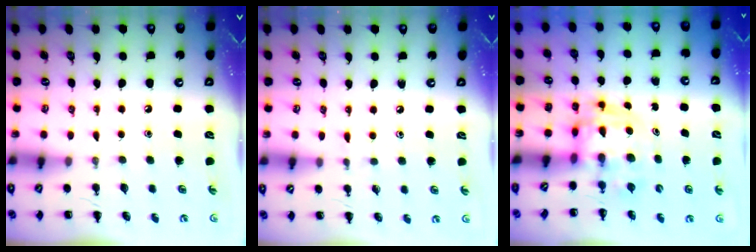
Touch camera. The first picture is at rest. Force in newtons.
{"total": 4.3, "press": 3.9, "slide": 1.7}
{"total": 3.4, "press": 3.4, "slide": 0.6}